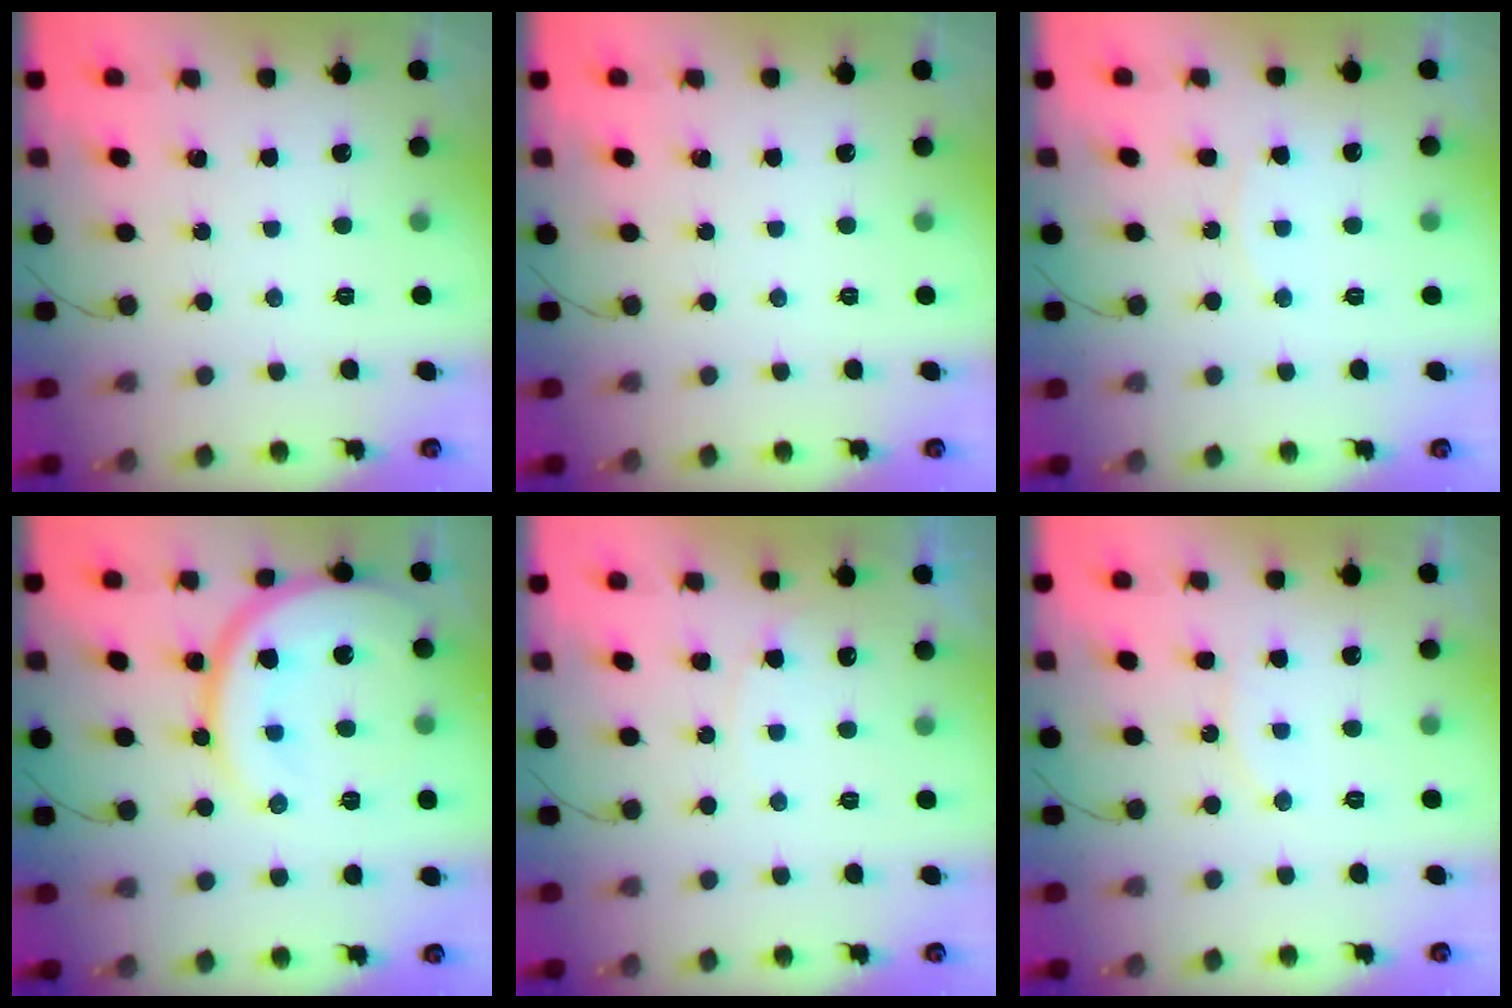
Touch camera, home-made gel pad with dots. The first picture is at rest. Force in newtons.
{"total": 0.0}
{"total": 6.7, "press": 6.7, "slide": 0.5}
{"total": 18.4, "press": 18.3, "slide": 1.9}
{"total": 5.2, "press": 5.2, "slide": 0.4}
{"total": 6.0, "press": 6.0, "slide": 0.4}